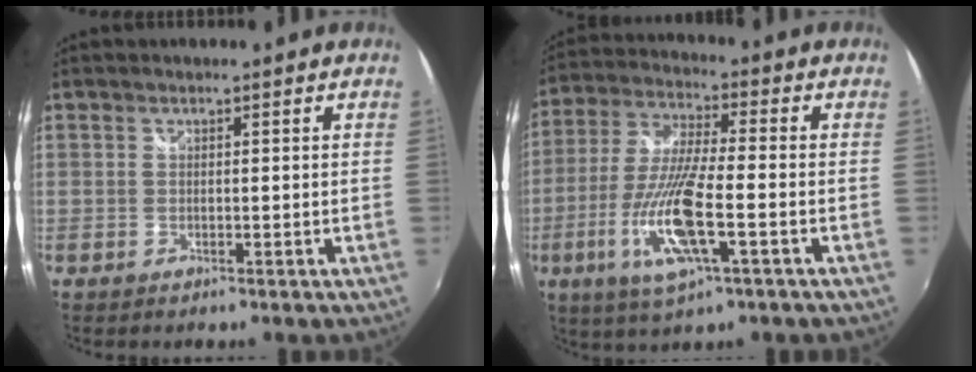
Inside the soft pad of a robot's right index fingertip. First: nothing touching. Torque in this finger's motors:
{"motor_torque": [1.62, -0.52, 0.42, 0.21]}